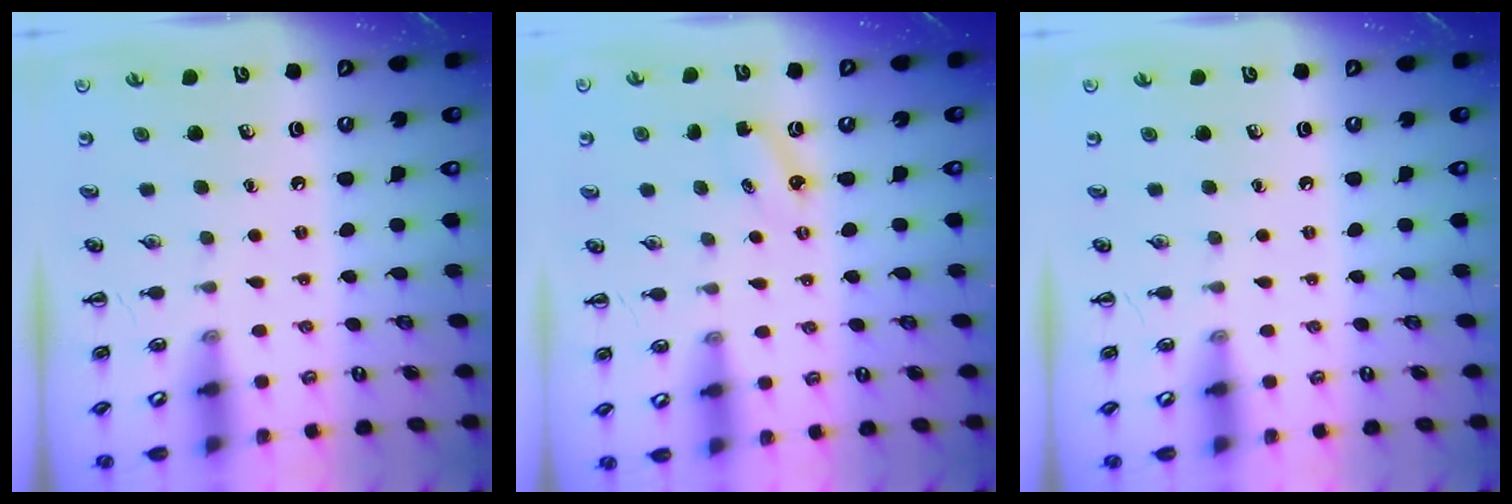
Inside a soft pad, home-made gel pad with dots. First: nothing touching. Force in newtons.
{"total": 2.8, "press": 2.7, "slide": 0.7}
{"total": 0.0}